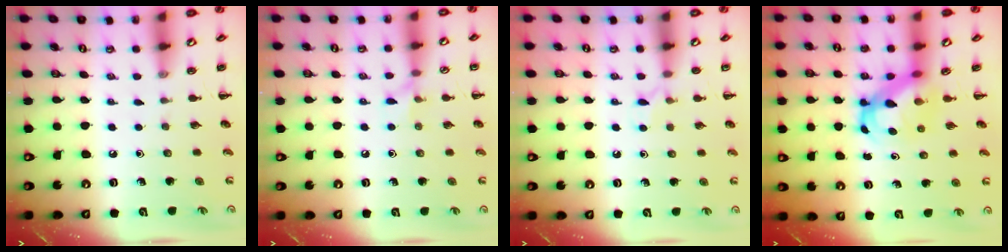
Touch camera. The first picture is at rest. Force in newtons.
{"total": 5.4, "press": 5.2, "slide": 1.6}
{"total": 5.0, "press": 4.8, "slide": 1.6}
{"total": 5.5, "press": 5.3, "slide": 1.3}